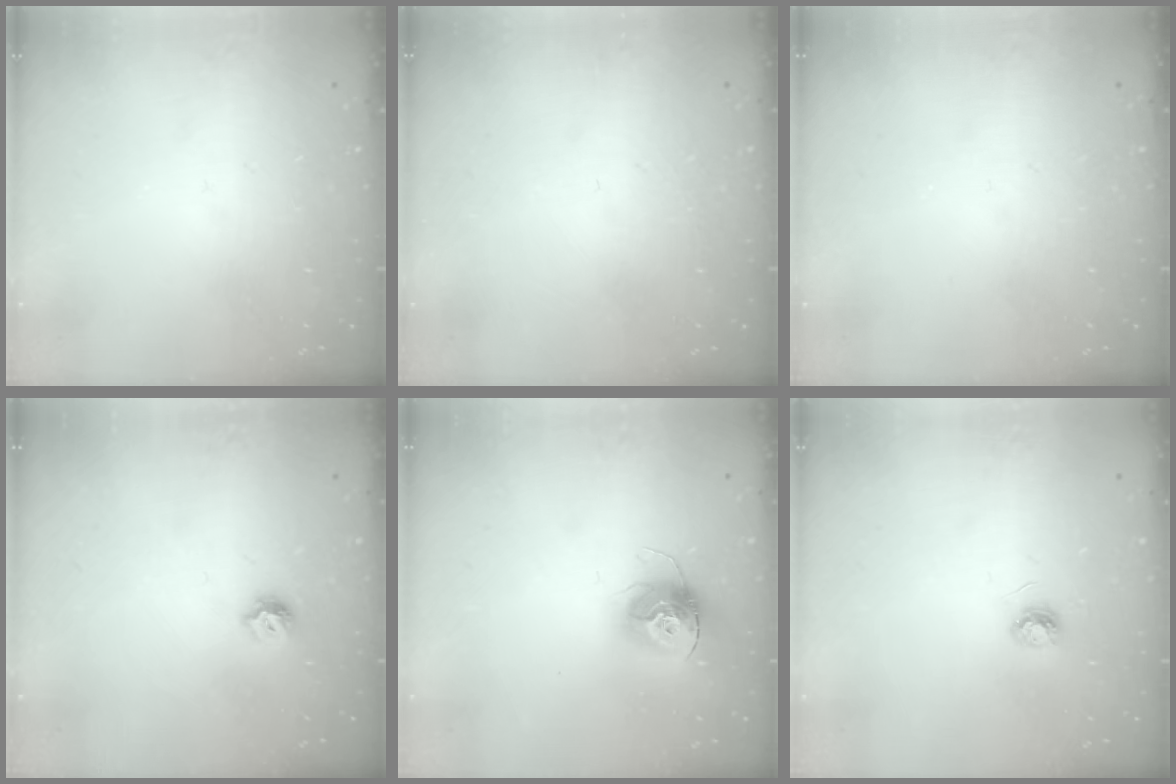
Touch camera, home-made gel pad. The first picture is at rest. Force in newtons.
{"total": 0.9, "press": 0.9, "slide": 0.1}
{"total": 0.0}
{"total": 6.5, "press": 6.5, "slide": 0.7}
{"total": 13.6, "press": 13.5, "slide": 1.3}
{"total": 3.9, "press": 3.9, "slide": 0.4}